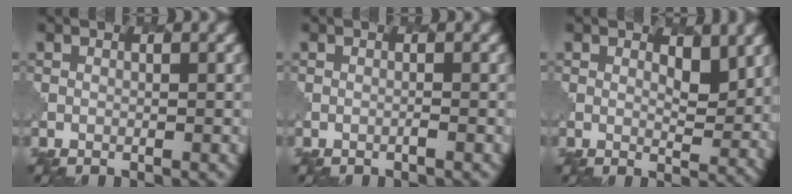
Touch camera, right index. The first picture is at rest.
{"total": 0.0}
{"total": 2.6, "force": [1.4, 1.1, 1.8], "torque": [-0.031, -0.011, 0.029]}